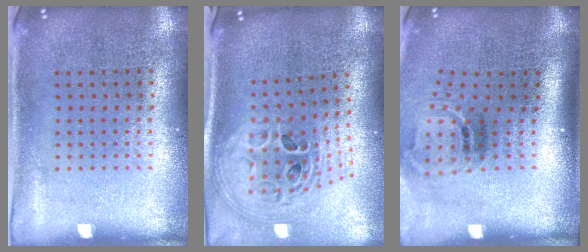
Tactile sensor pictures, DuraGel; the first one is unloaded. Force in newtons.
{"total": 2.9, "press": 2.0, "slide": 2.0}
{"total": 1.8, "press": 1.1, "slide": 1.4}